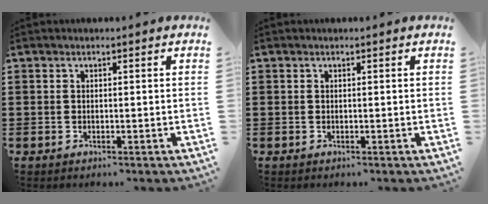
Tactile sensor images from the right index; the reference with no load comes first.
{"total": 0.0}